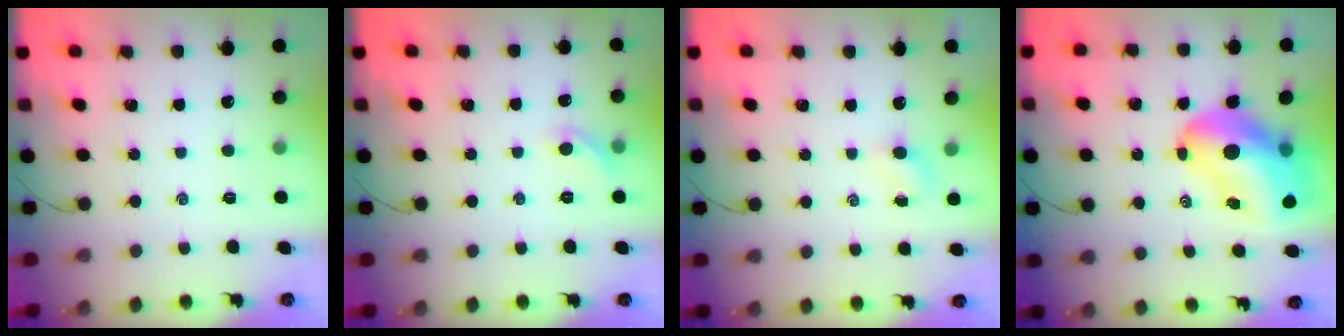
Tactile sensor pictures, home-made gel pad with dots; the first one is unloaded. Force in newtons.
{"total": 5.9, "press": 5.6, "slide": 1.6}
{"total": 3.2, "press": 3.0, "slide": 1.1}
{"total": 16.8, "press": 16.0, "slide": 5.0}